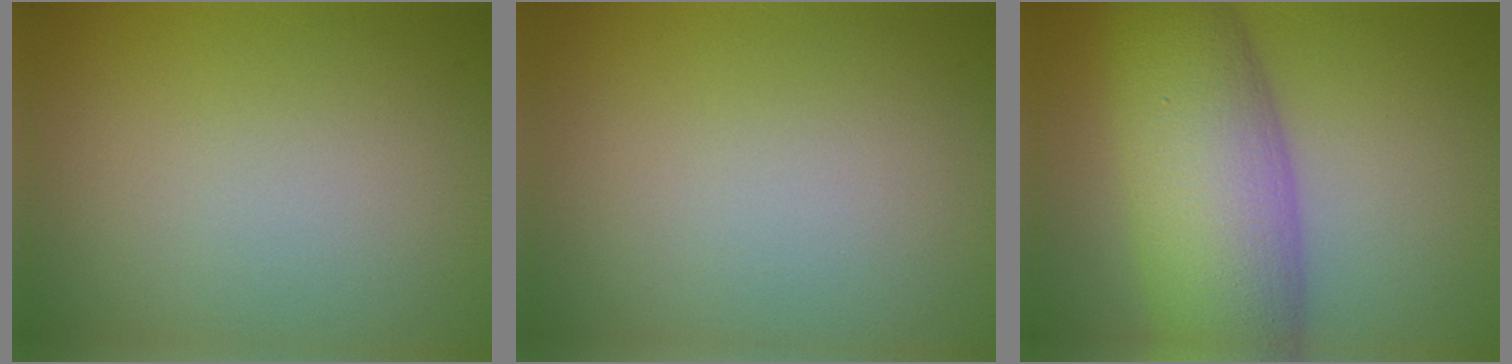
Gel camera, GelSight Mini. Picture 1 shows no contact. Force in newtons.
{"total": 0.0}
{"total": 10.9, "press": 10.9, "slide": 0.4}